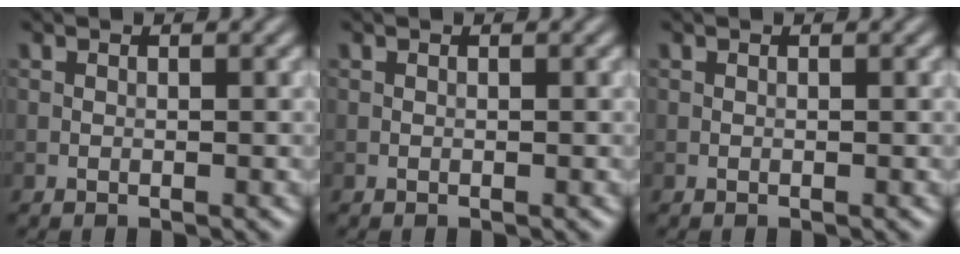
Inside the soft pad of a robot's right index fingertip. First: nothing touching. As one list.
[{"total": 0.0}, {"total": 0.0}]